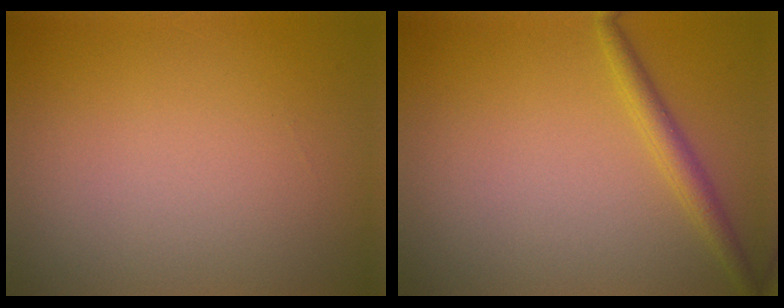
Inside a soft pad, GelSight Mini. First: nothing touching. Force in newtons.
{"total": 2.0, "press": 2.0, "slide": 0.1}